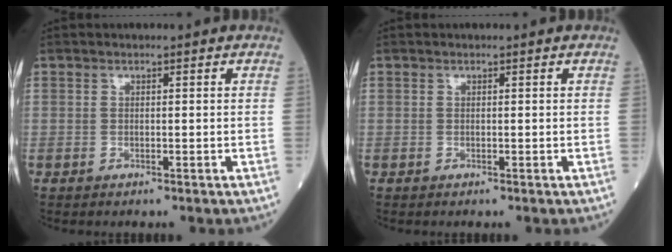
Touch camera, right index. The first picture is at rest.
{"total": 0.0}